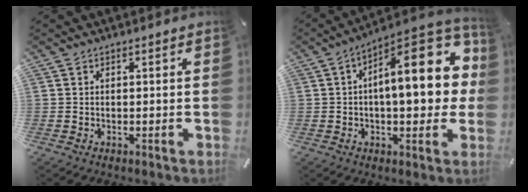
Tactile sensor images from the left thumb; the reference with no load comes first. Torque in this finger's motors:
{"motor_torque": [2.47, 2.54, 1.69, -1.08, 0.22]}